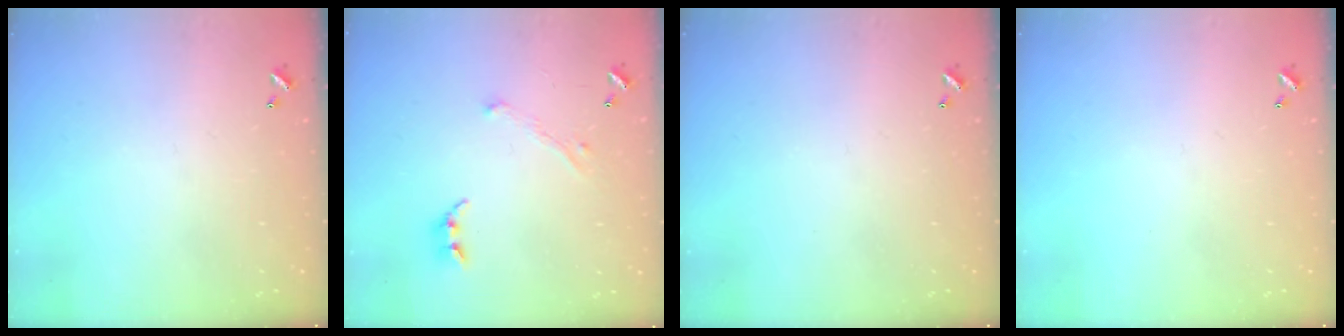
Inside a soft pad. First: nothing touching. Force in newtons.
{"total": 2.3, "press": 2.2, "slide": 0.6}
{"total": 0.0}
{"total": 0.0}